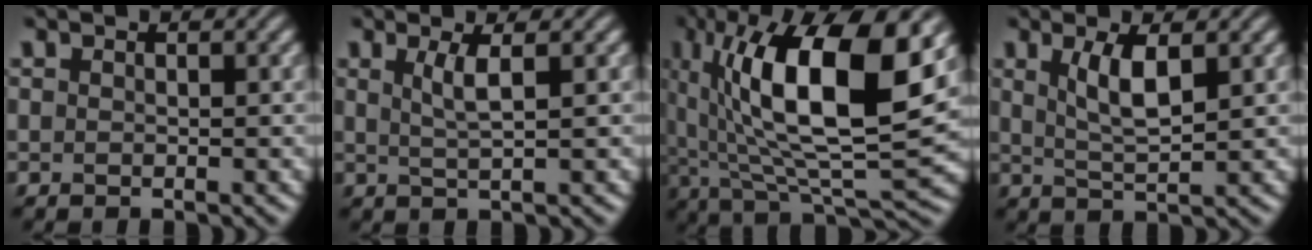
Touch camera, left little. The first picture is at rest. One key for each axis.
{"total": 2.3, "fx": 0.8, "fy": 0.5, "fz": 2.2, "tx": -0.040, "ty": -0.002, "tz": 0.012}
{"total": 15.0, "fx": 4.5, "fy": 5.0, "fz": 13.4, "tx": -0.219, "ty": 0.003, "tz": 0.075}
{"total": 3.6, "fx": 1.4, "fy": 1.0, "fz": 3.2, "tx": -0.065, "ty": -0.003, "tz": 0.029}